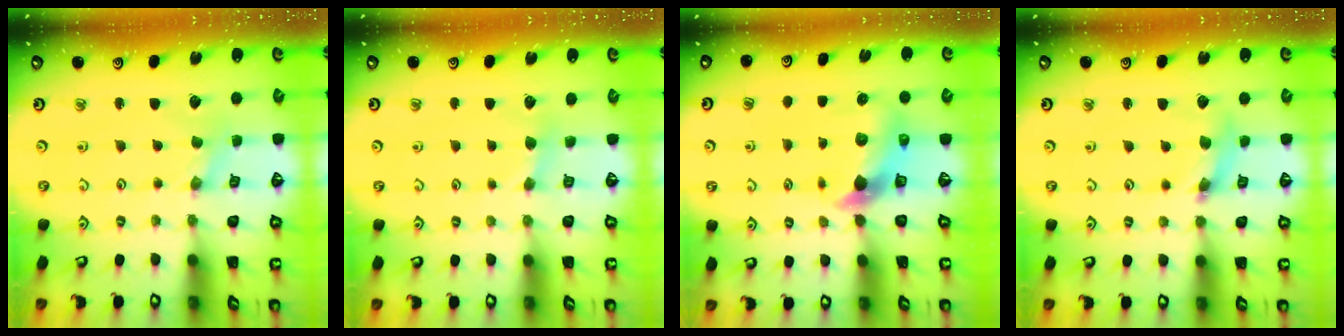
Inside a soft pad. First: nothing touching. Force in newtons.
{"total": 2.3, "press": 2.3, "slide": 0.4}
{"total": 6.0, "press": 5.9, "slide": 0.9}
{"total": 6.0, "press": 5.9, "slide": 0.7}